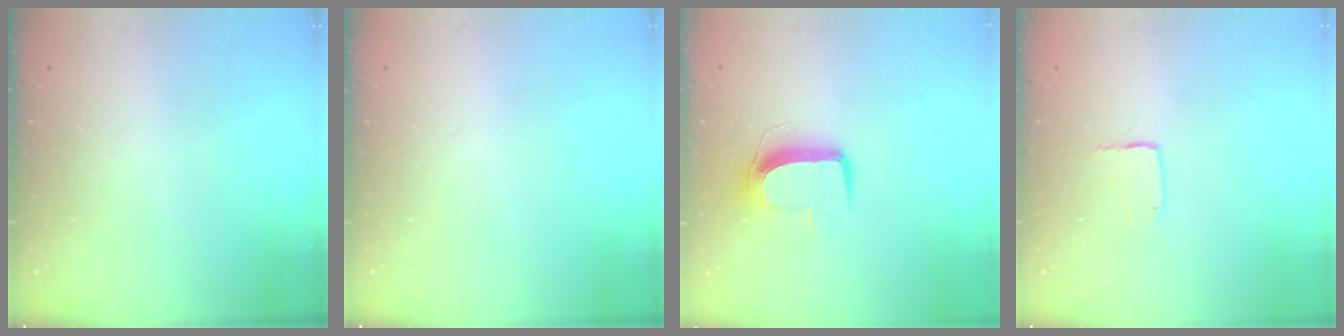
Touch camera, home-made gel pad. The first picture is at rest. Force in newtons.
{"total": 0.0}
{"total": 9.8, "press": 9.8, "slide": 1.0}
{"total": 3.4, "press": 3.4, "slide": 0.2}